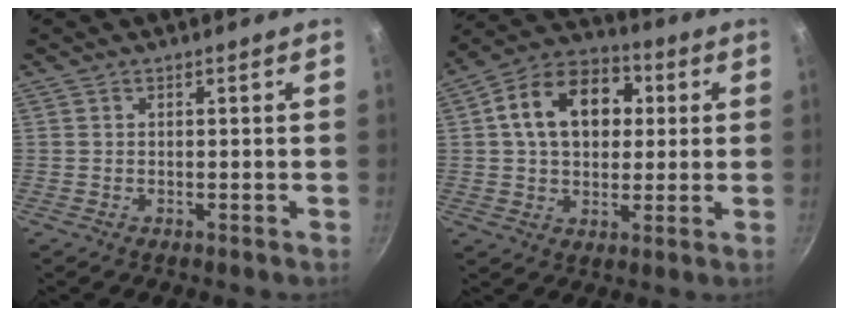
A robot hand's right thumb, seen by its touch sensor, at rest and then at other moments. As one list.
[{"total": 15.5, "force": [3.1, 11.2, 10.3], "torque": [-0.137, 0.023, 0.035]}]